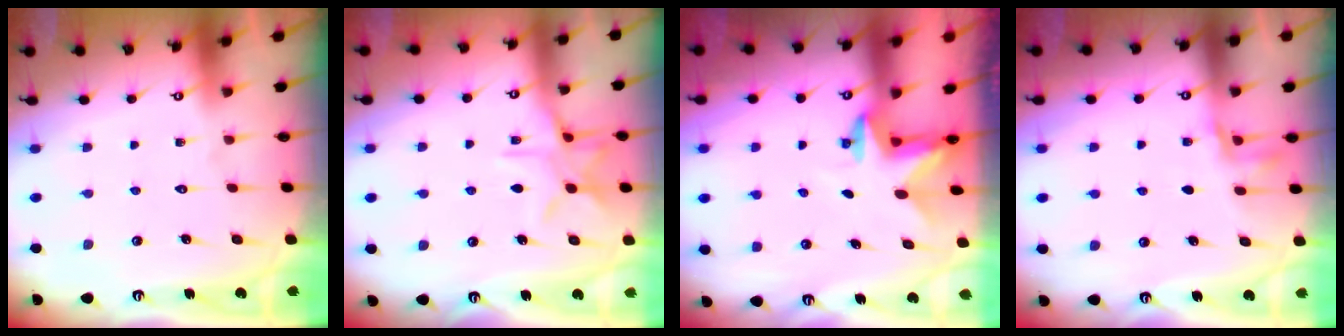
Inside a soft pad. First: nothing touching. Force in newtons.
{"total": 10.2, "press": 10.2, "slide": 0.9}
{"total": 2.4, "press": 2.3, "slide": 0.4}
{"total": 2.9, "press": 2.8, "slide": 1.0}